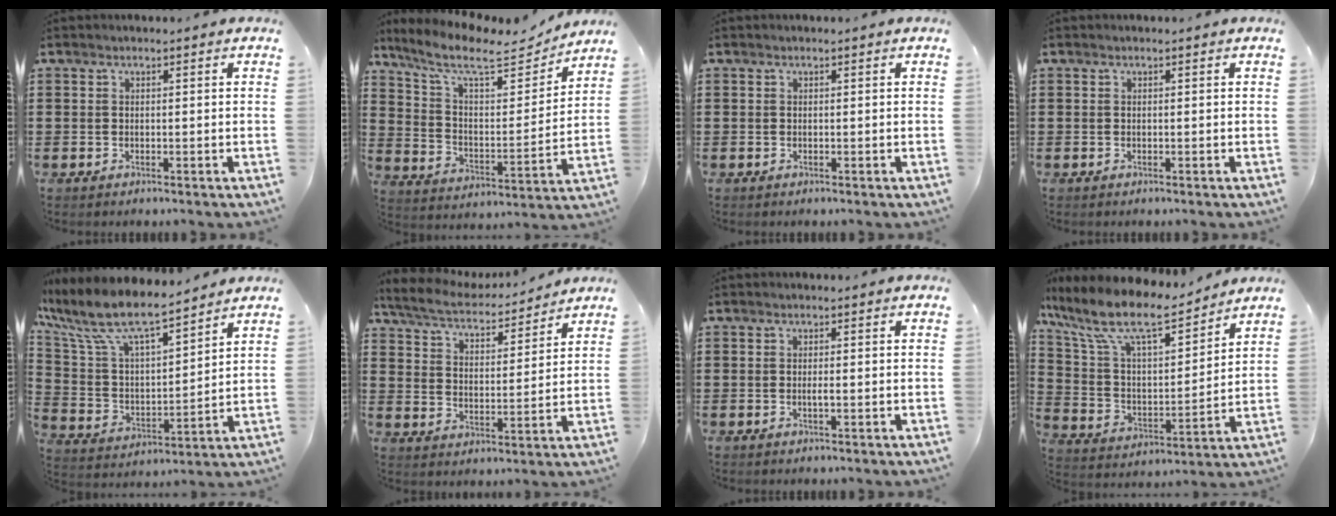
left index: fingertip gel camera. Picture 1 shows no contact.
{"total": 10.4, "force": [8.5, 2.1, 5.6], "torque": [-0.142, -0.045, 0.144]}
{"total": 0.0}
{"total": 0.0}
{"total": 9.7, "force": [8.1, 1.9, 5.1], "torque": [-0.133, -0.051, 0.137]}
{"total": 5.6, "force": [5.3, 0.6, 1.8], "torque": [-0.061, -0.032, 0.088]}
{"total": 1.0, "force": [-0.1, 0.1, 1.0], "torque": [-0.017, -0.004, -0.001]}
{"total": 11.2, "force": [8.9, 2.5, 6.3], "torque": [-0.157, -0.051, 0.151]}